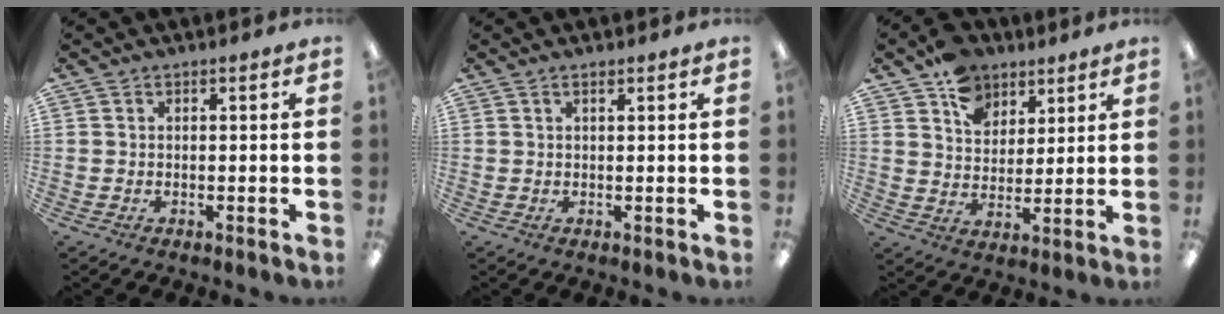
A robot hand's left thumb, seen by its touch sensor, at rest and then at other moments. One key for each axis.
{"total": 0.8, "fx": 0.7, "fy": 0.2, "fz": 0.3, "tx": -0.007, "ty": 0.000, "tz": 0.014}
{"total": 10.8, "fx": 7.2, "fy": 7.5, "fz": 2.8, "tx": -0.050, "ty": -0.039, "tz": 0.138}